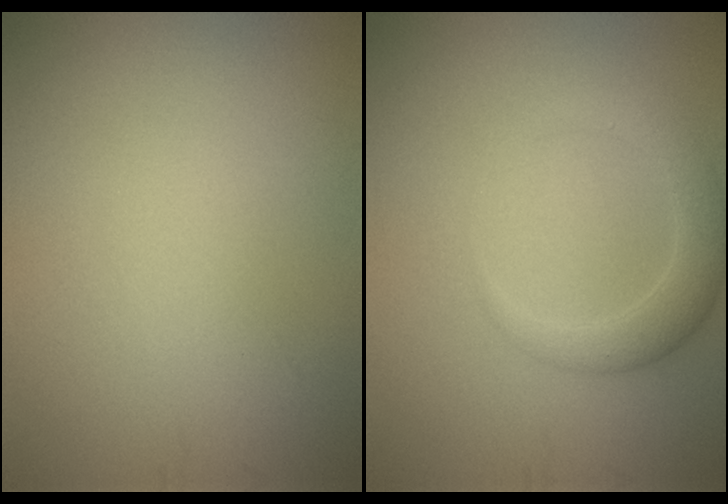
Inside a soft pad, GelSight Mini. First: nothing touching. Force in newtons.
{"total": 2.6, "press": 2.6, "slide": 0.2}